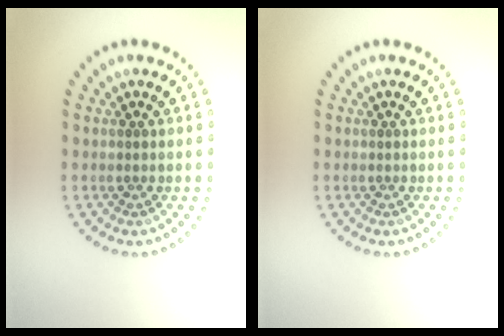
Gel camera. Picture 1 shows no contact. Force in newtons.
{"total": 0.0}